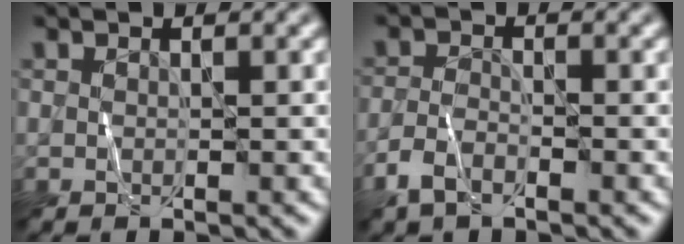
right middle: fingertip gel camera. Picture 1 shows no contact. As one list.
[{"total": 2.5, "force": [-1.9, 0.9, 1.3], "torque": [-0.027, 0.003, -0.044]}]